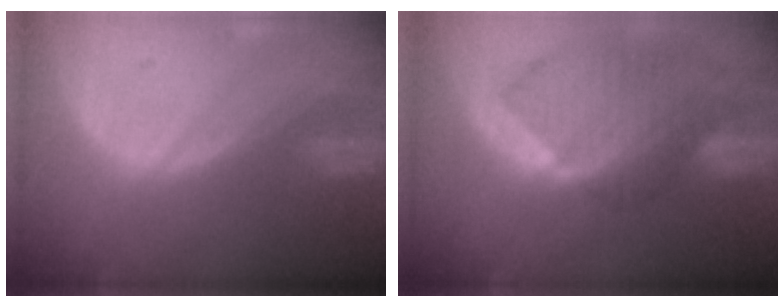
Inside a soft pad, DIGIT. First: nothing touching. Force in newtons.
{"total": 10.3, "press": 8.9, "slide": 5.1}